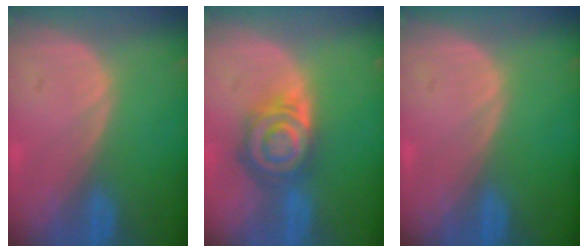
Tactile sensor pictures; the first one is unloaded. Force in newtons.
{"total": 8.0, "press": 7.0, "slide": 3.9}
{"total": 0.0}